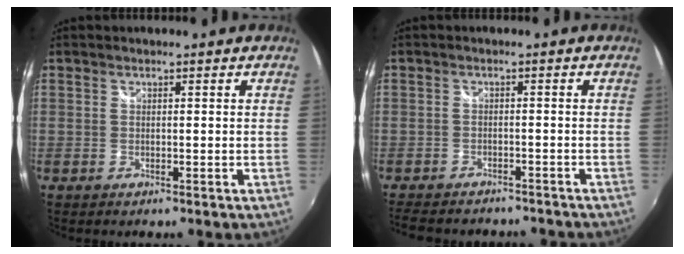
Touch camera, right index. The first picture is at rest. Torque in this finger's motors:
{"motor_torque": [-1.41, -0.18, -1.05, -0.21]}